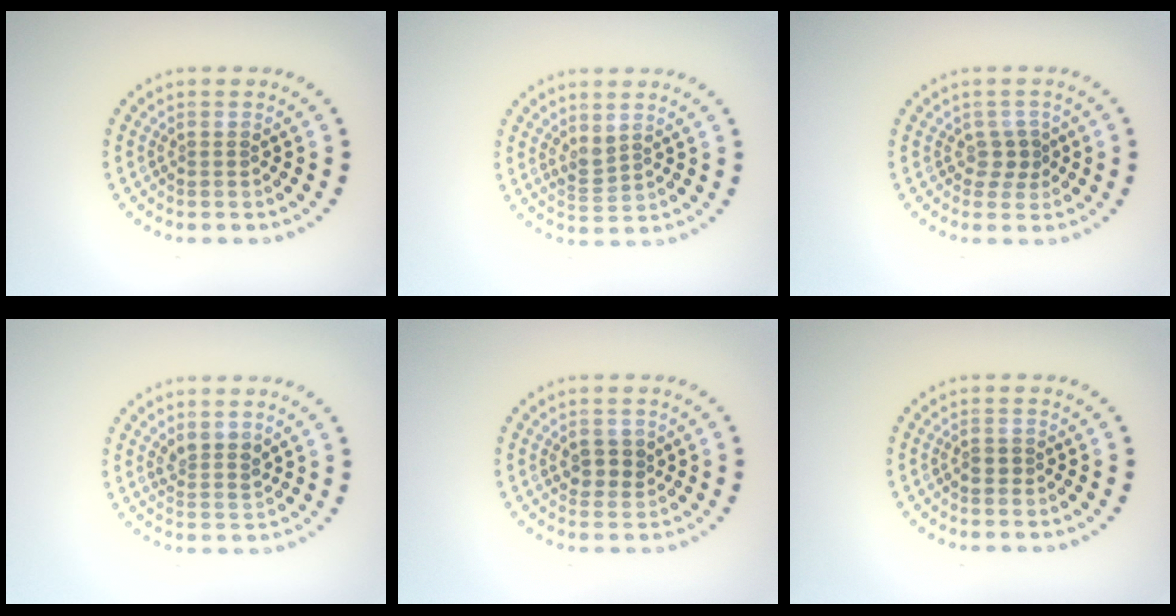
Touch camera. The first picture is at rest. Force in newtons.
{"total": 1.4, "press": 1.3, "slide": 0.7}
{"total": 1.4, "press": 1.1, "slide": 0.8}
{"total": 1.9, "press": 1.5, "slide": 1.2}
{"total": 2.0, "press": 1.9, "slide": 0.5}
{"total": 1.1, "press": 0.9, "slide": 0.5}